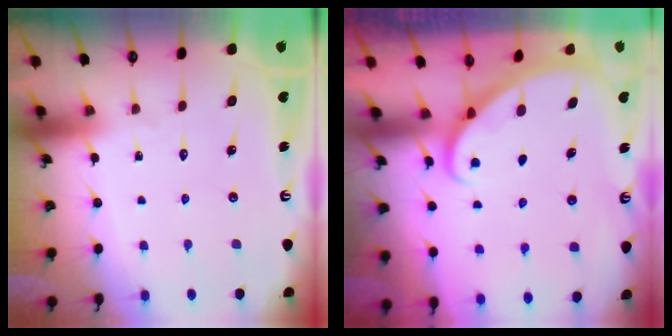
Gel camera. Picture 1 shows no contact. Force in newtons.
{"total": 2.0, "press": 2.0, "slide": 0.1}